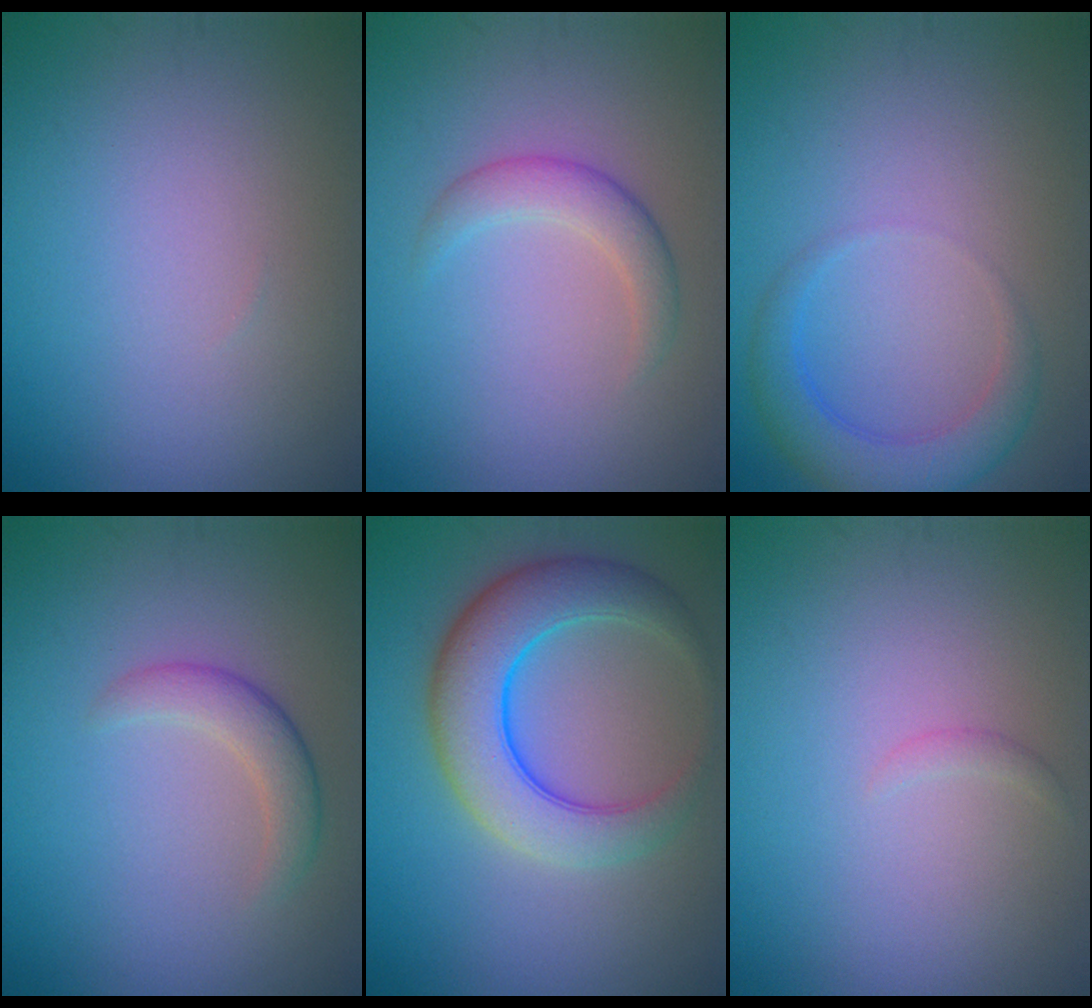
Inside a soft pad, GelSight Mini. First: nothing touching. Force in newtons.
{"total": 2.4, "press": 2.4, "slide": 0.2}
{"total": 3.5, "press": 3.5, "slide": 0.3}
{"total": 2.5, "press": 2.5, "slide": 0.2}
{"total": 7.0, "press": 7.0, "slide": 0.1}
{"total": 0.6, "press": 0.6, "slide": 0.1}